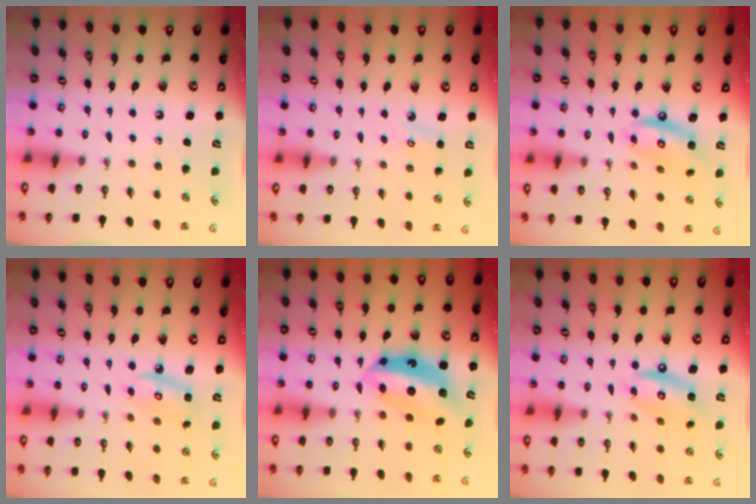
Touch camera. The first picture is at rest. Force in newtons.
{"total": 3.4, "press": 3.4, "slide": 0.3}
{"total": 11.2, "press": 11.2, "slide": 1.0}
{"total": 5.2, "press": 5.2, "slide": 0.2}
{"total": 11.9, "press": 11.8, "slide": 1.7}
{"total": 11.7, "press": 11.7, "slide": 1.0}